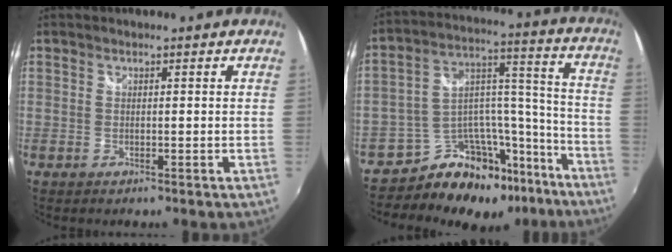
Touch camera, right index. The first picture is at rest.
{"total": 19.4, "force": [-15.0, 10.5, 6.5], "torque": [-0.110, 0.081, -0.213]}